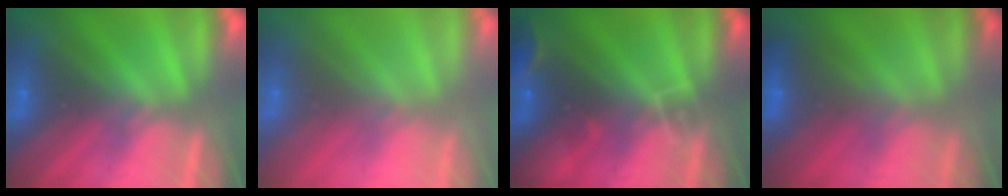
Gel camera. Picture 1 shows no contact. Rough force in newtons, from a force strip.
{"total": 8.8}
{"total": 2.9}
{"total": 2.7}